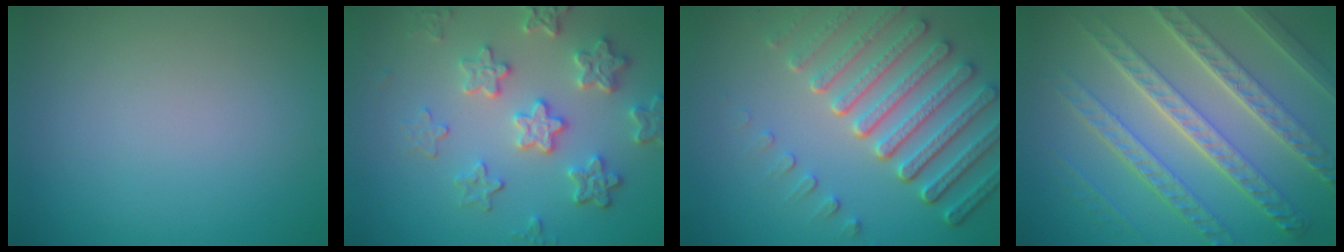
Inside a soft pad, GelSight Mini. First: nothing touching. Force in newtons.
{"total": 5.4, "press": 4.3, "slide": 3.2}
{"total": 7.0, "press": 5.3, "slide": 4.5}
{"total": 9.0, "press": 6.4, "slide": 6.4}